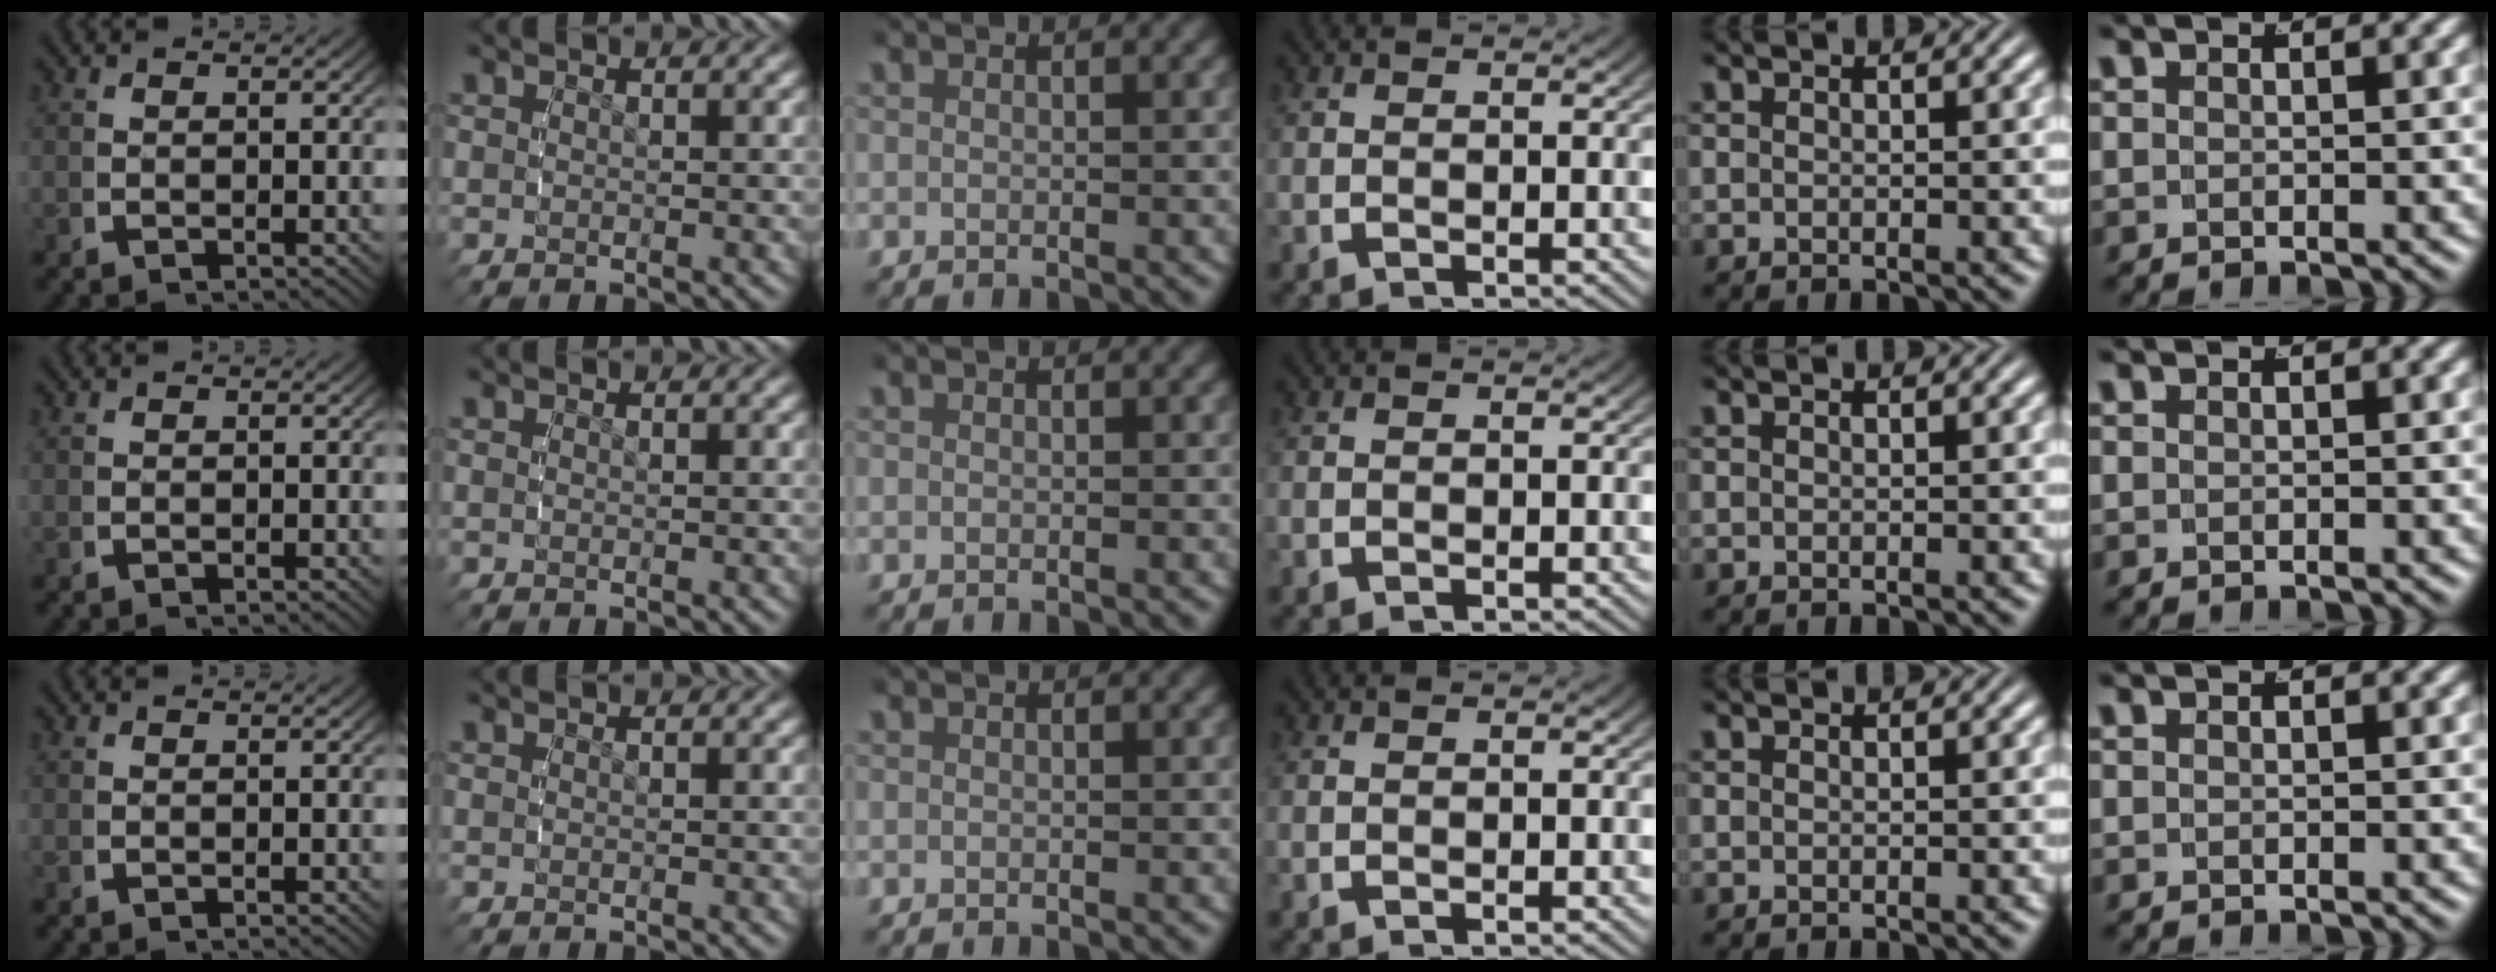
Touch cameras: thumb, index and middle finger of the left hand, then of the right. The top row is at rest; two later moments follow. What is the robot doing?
{"motion": "reach", "object": "sponge"}